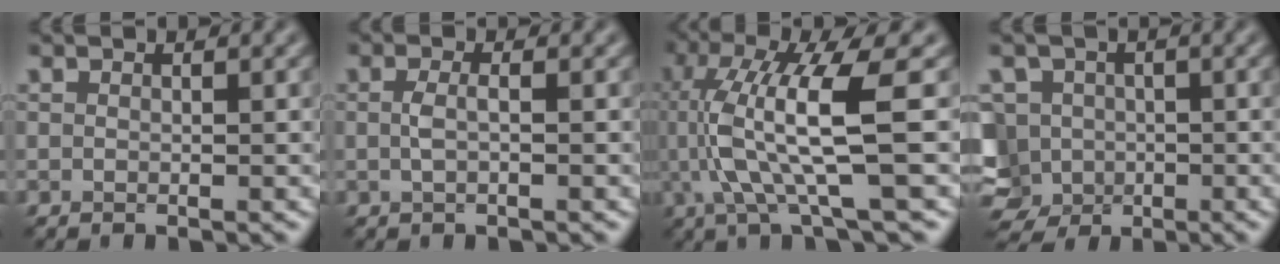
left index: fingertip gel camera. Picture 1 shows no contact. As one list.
[{"total": 1.3, "force": [0.0, 0.4, 1.3], "torque": [-0.028, 0.001, -0.002]}, {"total": 8.9, "force": [0.0, 2.0, 8.6], "torque": [-0.174, -0.004, 0.009]}, {"total": 7.4, "force": [-2.8, 6.1, 3.0], "torque": [-0.055, -0.003, -0.061]}]